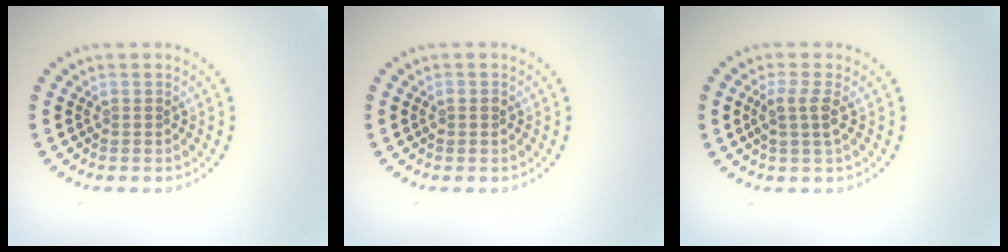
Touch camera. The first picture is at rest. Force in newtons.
{"total": 0.9, "press": 0.9, "slide": 0.1}
{"total": 2.1, "press": 1.7, "slide": 1.2}